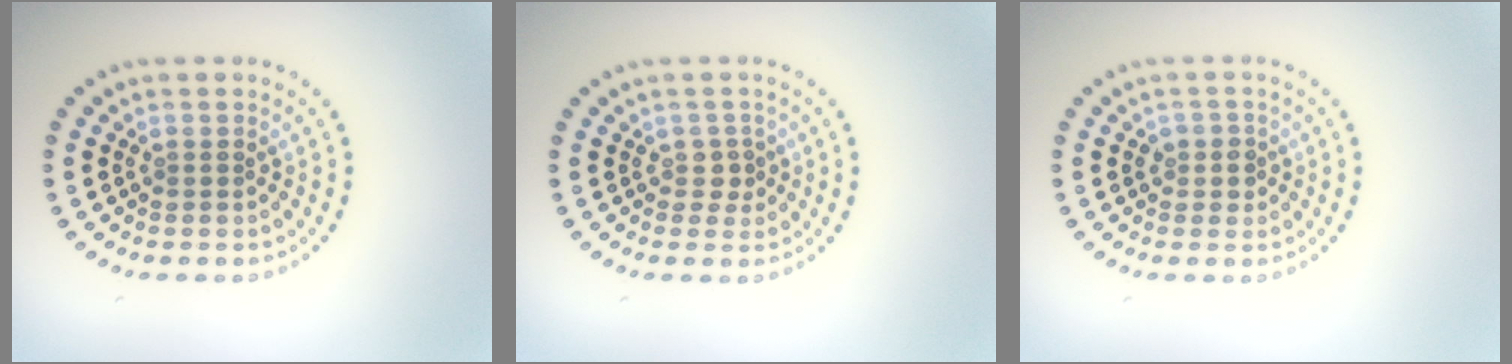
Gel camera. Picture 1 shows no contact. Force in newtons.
{"total": 1.2, "press": 1.0, "slide": 0.7}
{"total": 1.5, "press": 1.3, "slide": 0.6}